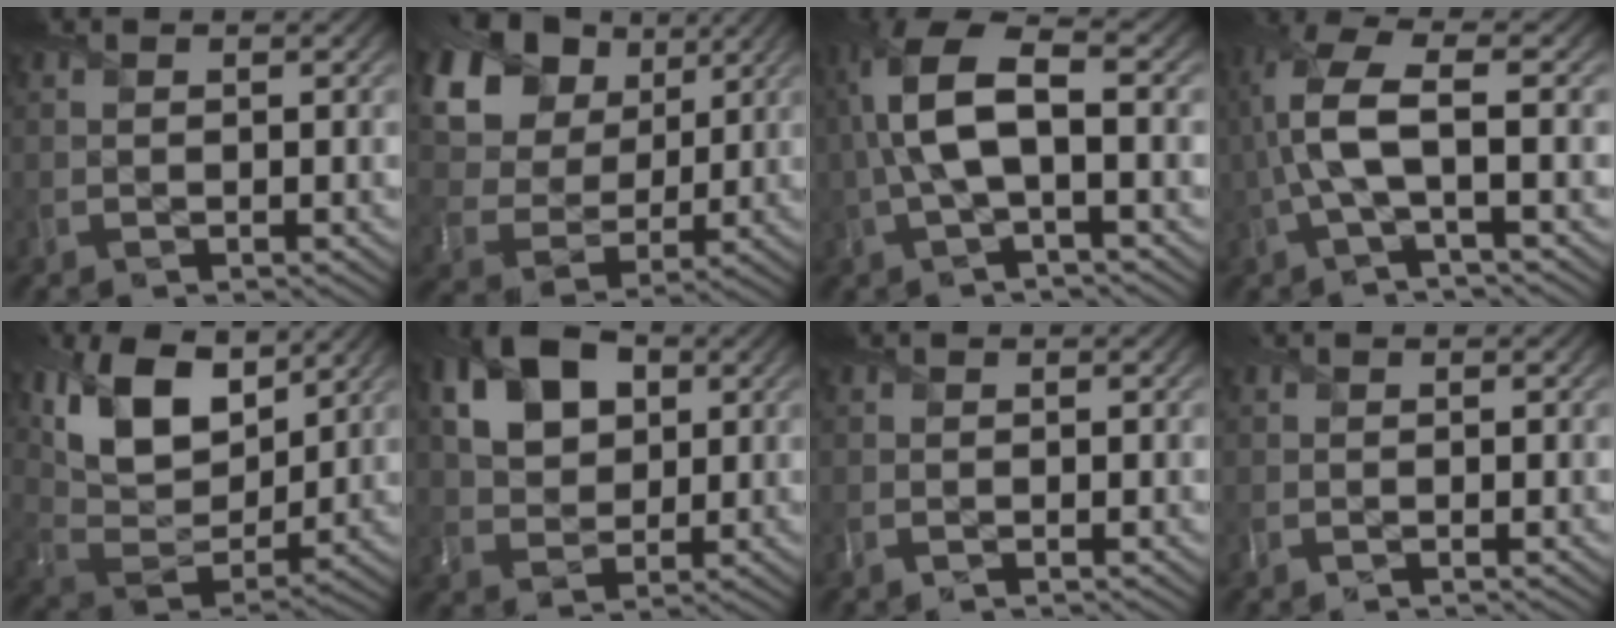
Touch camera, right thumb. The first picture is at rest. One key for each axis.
{"total": 18.7, "fx": 8.5, "fy": 13.3, "fz": 9.9, "tx": -0.265, "ty": 0.048, "tz": 0.179}
{"total": 9.5, "fx": 0.0, "fy": 3.7, "fz": 8.8, "tx": -0.205, "ty": 0.015, "tz": -0.008}
{"total": 8.0, "fx": -0.5, "fy": 2.3, "fz": 7.7, "tx": -0.184, "ty": 0.017, "tz": -0.019}
{"total": 13.1, "fx": 6.9, "fy": 7.2, "fz": 8.6, "tx": -0.197, "ty": 0.003, "tz": 0.123}
{"total": 10.1, "fx": 3.5, "fy": 6.7, "fz": 6.6, "tx": -0.152, "ty": 0.017, "tz": 0.052}
{"total": 0.0}
{"total": 0.0}